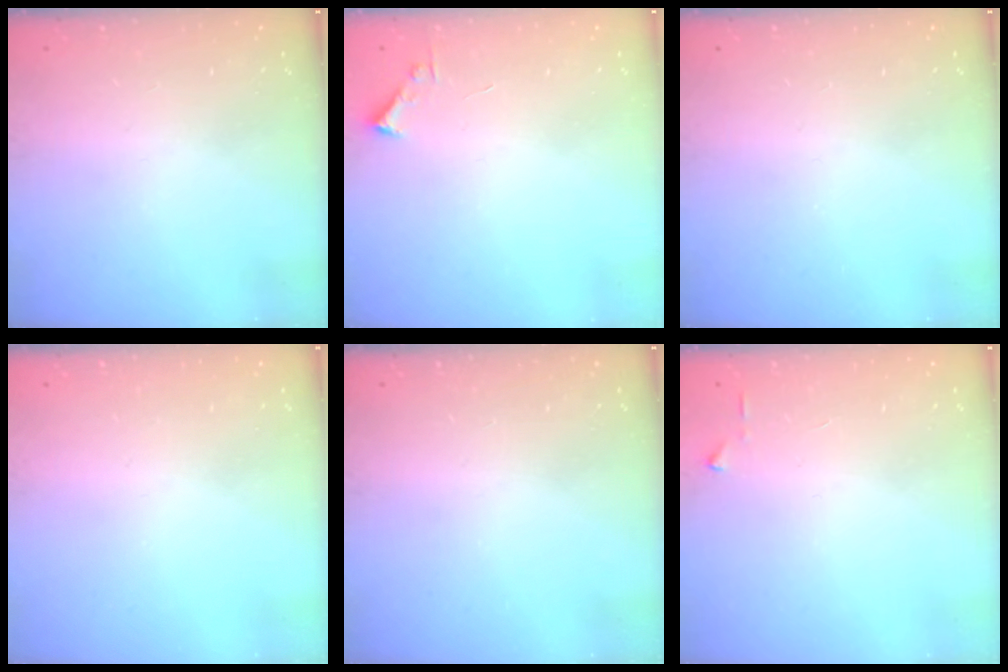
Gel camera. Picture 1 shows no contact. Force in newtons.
{"total": 1.7, "press": 1.7, "slide": 0.2}
{"total": 0.0}
{"total": 0.0}
{"total": 0.0}
{"total": 3.0, "press": 2.9, "slide": 0.4}